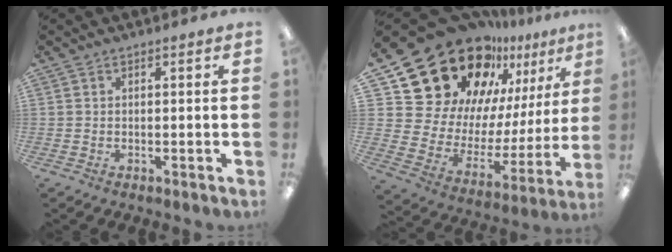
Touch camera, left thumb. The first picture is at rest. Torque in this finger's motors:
{"motor_torque": [0.52, 2.08, 1.36, -1.41, 0.30]}